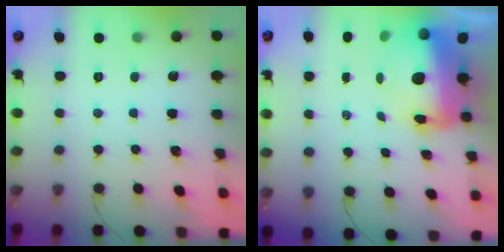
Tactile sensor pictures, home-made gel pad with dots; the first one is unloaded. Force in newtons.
{"total": 13.7, "press": 13.3, "slide": 3.4}